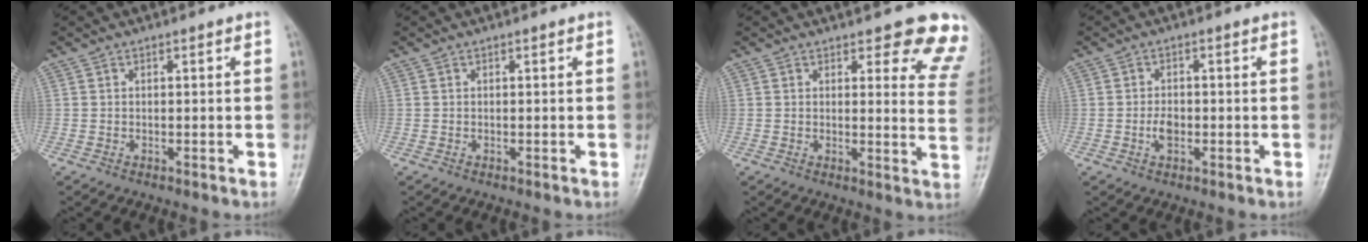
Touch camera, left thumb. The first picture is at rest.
{"total": 0.0}
{"total": 11.3, "force": [9.6, 3.8, 4.7], "torque": [0.002, -0.062, 0.078]}
{"total": 3.1, "force": [-0.8, 1.9, 2.3], "torque": [-0.038, 0.006, -0.016]}